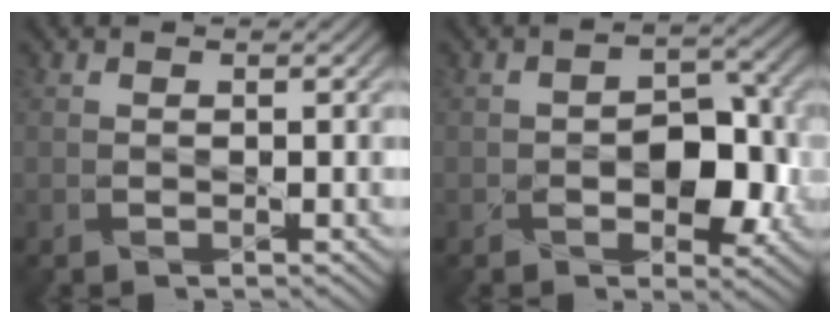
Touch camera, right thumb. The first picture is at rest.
{"total": 6.1, "force": [-1.8, 3.8, 4.5], "torque": [-0.058, -0.003, -0.029]}